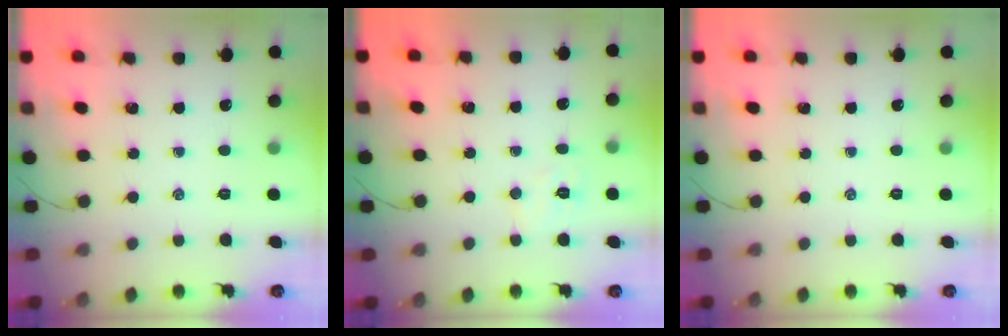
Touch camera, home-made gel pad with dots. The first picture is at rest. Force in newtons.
{"total": 4.9, "press": 4.8, "slide": 1.1}
{"total": 0.0}